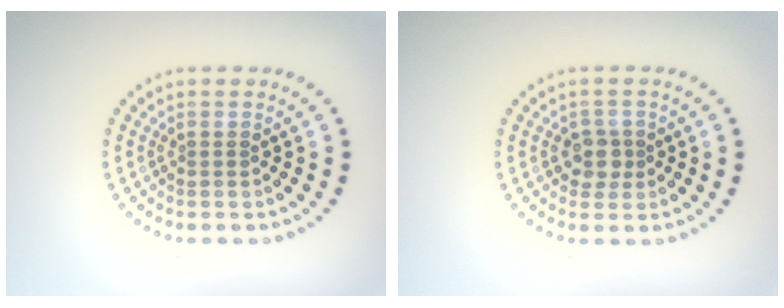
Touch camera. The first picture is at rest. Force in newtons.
{"total": 2.0, "press": 1.8, "slide": 0.9}